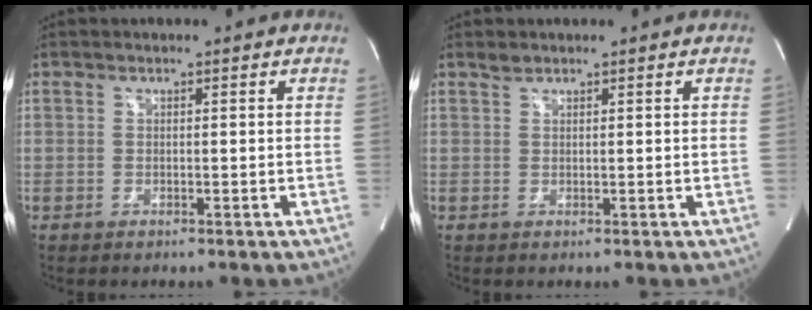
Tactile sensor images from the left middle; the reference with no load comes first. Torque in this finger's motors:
{"motor_torque": [0.28, 0.07, -0.08, 0.00]}